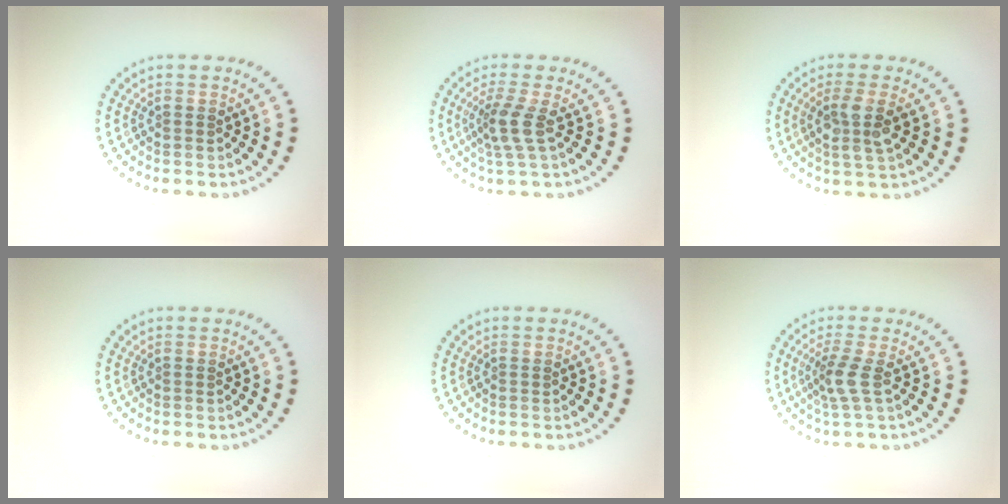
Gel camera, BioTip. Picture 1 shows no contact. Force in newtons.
{"total": 2.6, "press": 2.0, "slide": 1.7}
{"total": 2.9, "press": 2.6, "slide": 1.2}
{"total": 0.0}
{"total": 0.0}
{"total": 2.3, "press": 1.7, "slide": 1.5}